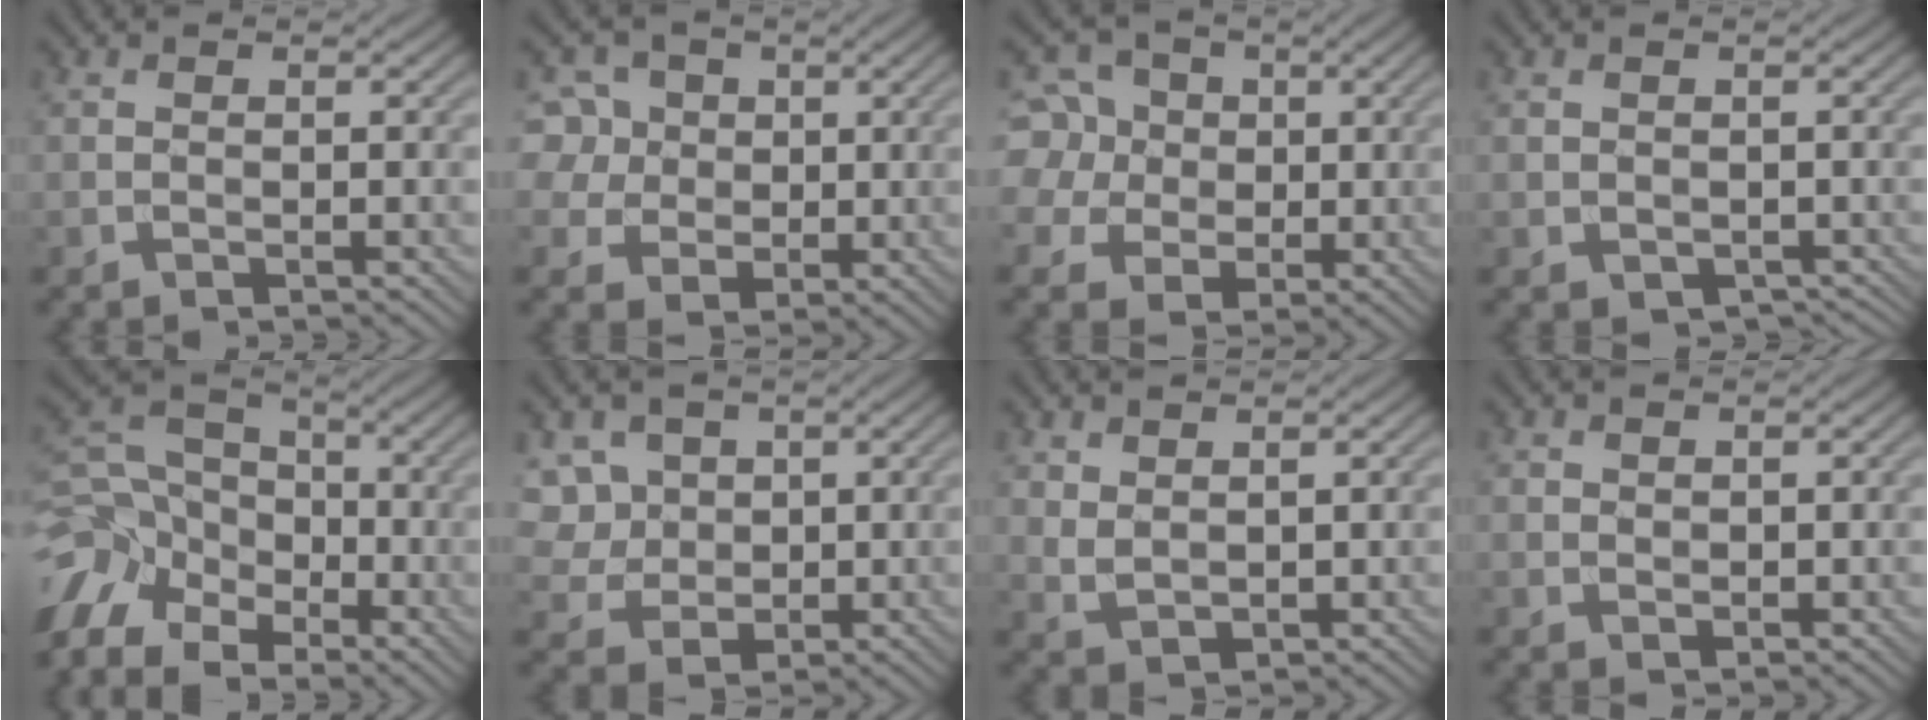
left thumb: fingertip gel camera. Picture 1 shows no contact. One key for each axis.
{"total": 8.9, "fx": 2.2, "fy": 7.9, "fz": 3.6, "tx": -0.123, "ty": 0.020, "tz": 0.039}
{"total": 8.9, "fx": 0.9, "fy": 8.0, "fz": 3.6, "tx": -0.121, "ty": 0.018, "tz": -0.006}
{"total": 1.6, "fx": -0.1, "fy": 1.4, "fz": 0.7, "tx": -0.018, "ty": -0.014, "tz": 0.003}
{"total": 11.8, "fx": -6.1, "fy": 8.9, "fz": 4.8, "tx": -0.129, "ty": -0.017, "tz": -0.122}
{"total": 6.6, "fx": 2.5, "fy": 5.3, "fz": 3.0, "tx": -0.122, "ty": -0.001, "tz": 0.054}
{"total": 2.9, "fx": 2.1, "fy": 1.3, "fz": 1.5, "tx": -0.039, "ty": -0.005, "tz": 0.049}
{"total": 1.1, "fx": 0.8, "fy": 0.7, "fz": 0.3, "tx": -0.008, "ty": -0.004, "tz": 0.020}